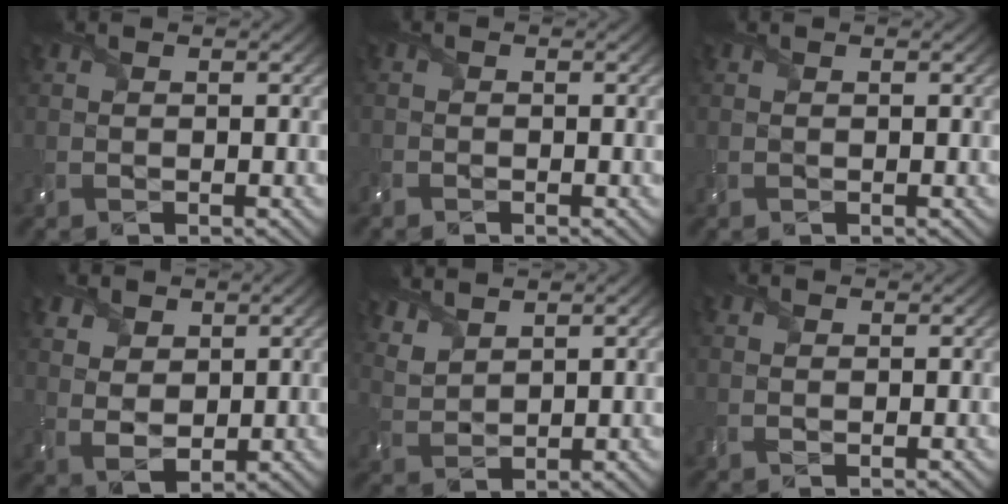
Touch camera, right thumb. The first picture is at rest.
{"total": 0.8, "force": [-0.7, 0.0, -0.3], "torque": [0.008, -0.003, -0.015]}
{"total": 0.0}
{"total": 5.3, "force": [2.9, 3.7, 2.3], "torque": [-0.076, -0.010, 0.061]}
{"total": 5.0, "force": [4.4, 1.3, 2.0], "torque": [-0.060, 0.003, 0.092]}
{"total": 1.2, "force": [0.7, 0.8, 0.5], "torque": [-0.014, -0.001, 0.011]}